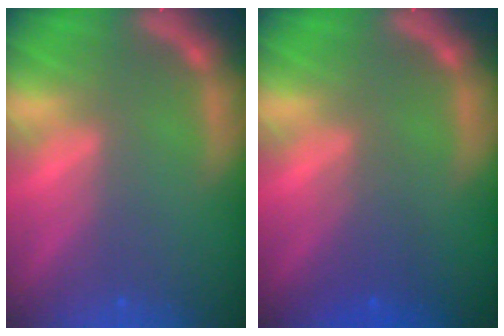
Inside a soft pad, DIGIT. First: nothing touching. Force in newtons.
{"total": 2.5}